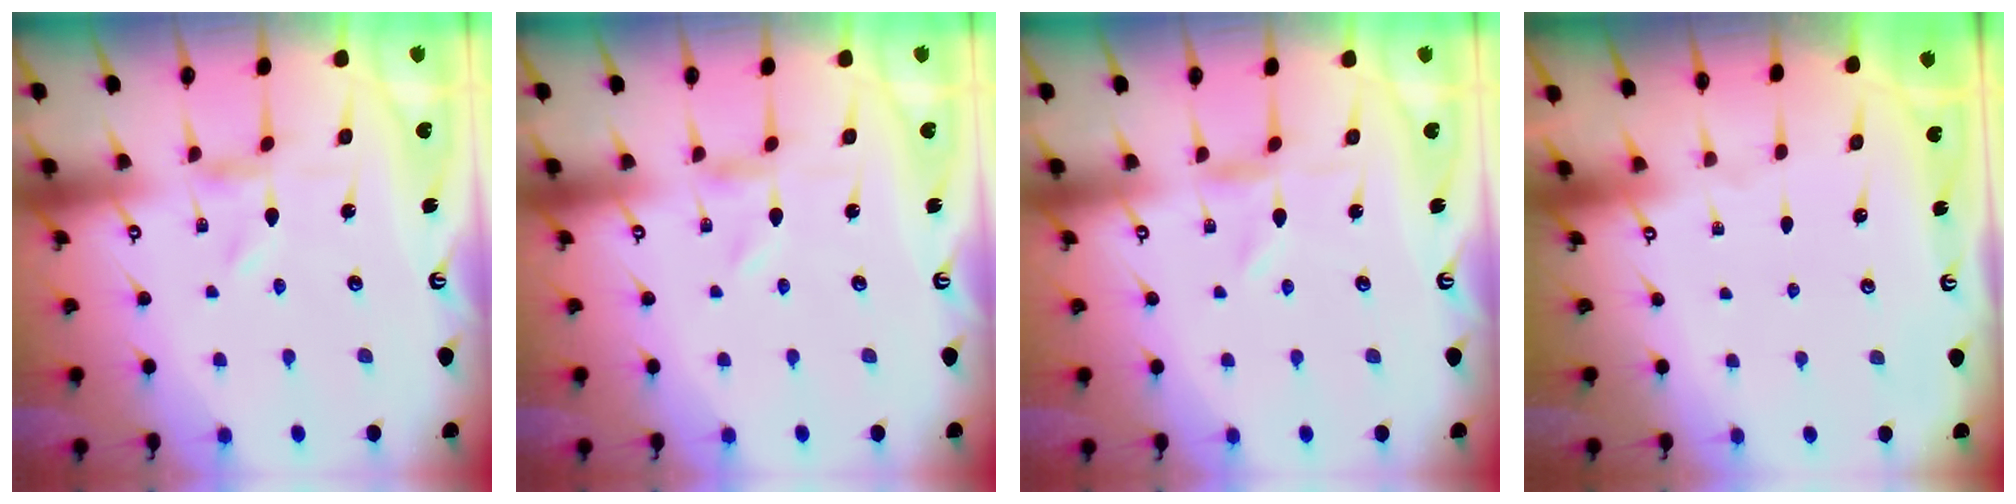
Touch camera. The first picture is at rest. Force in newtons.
{"total": 0.0}
{"total": 0.7, "press": 0.7, "slide": 0.2}
{"total": 0.0}